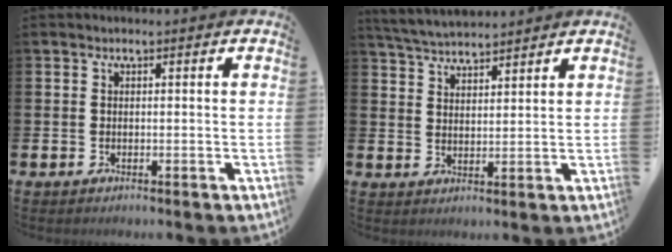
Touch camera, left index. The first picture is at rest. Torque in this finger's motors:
{"motor_torque": [0.02, -0.15, 0.30, 0.14]}